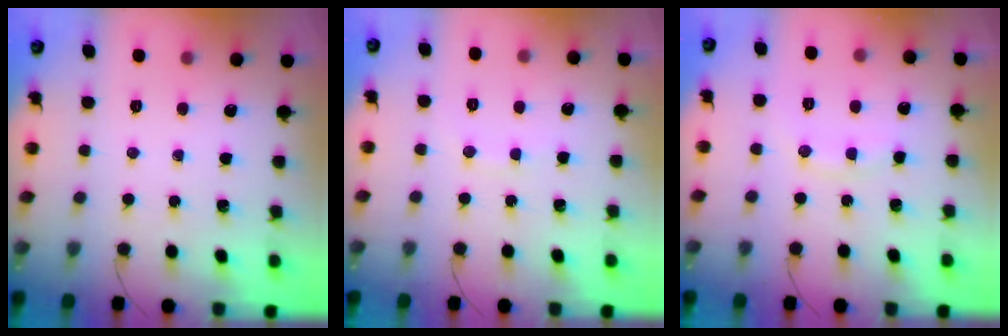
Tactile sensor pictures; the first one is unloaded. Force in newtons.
{"total": 5.0, "press": 4.8, "slide": 1.4}
{"total": 7.4, "press": 7.4, "slide": 0.7}